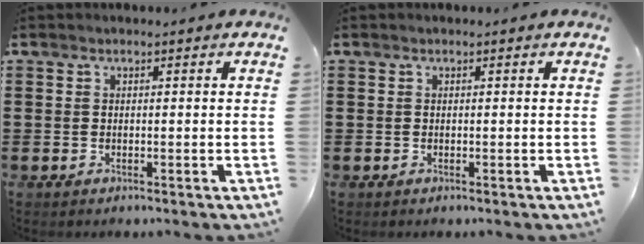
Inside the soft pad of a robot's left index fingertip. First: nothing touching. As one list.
[{"total": 0.0}]